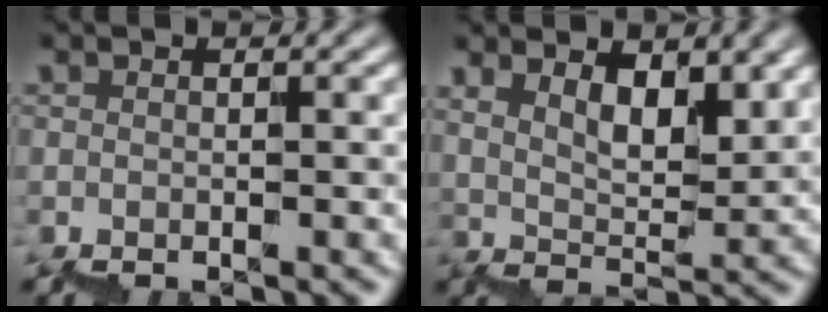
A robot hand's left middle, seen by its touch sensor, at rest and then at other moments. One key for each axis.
{"total": 4.5, "fx": 4.3, "fy": 0.7, "fz": 1.3, "tx": -0.013, "ty": 0.001, "tz": 0.084}